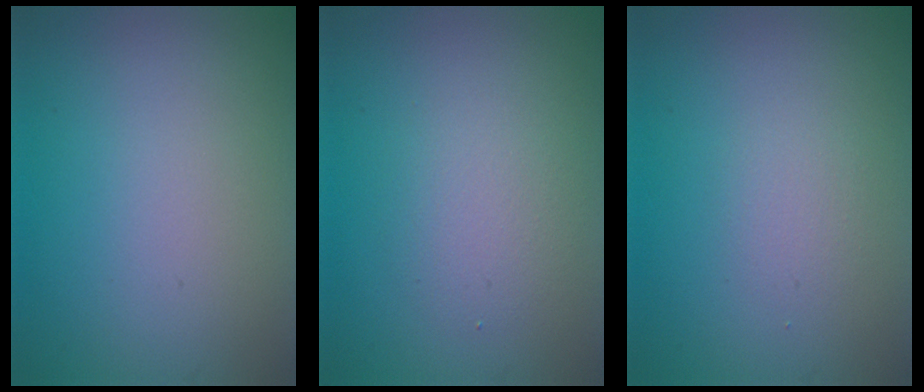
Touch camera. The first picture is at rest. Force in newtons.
{"total": 2.5, "press": 2.5, "slide": 0.2}
{"total": 1.1, "press": 1.1, "slide": 0.0}